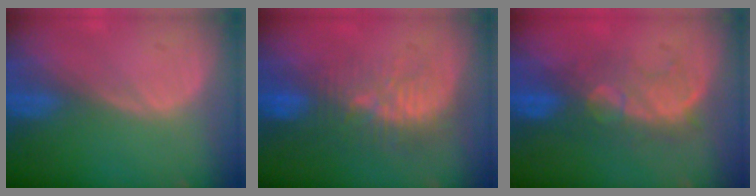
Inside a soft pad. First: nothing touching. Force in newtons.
{"total": 9.3, "press": 8.6, "slide": 3.7}
{"total": 8.0, "press": 7.8, "slide": 1.9}